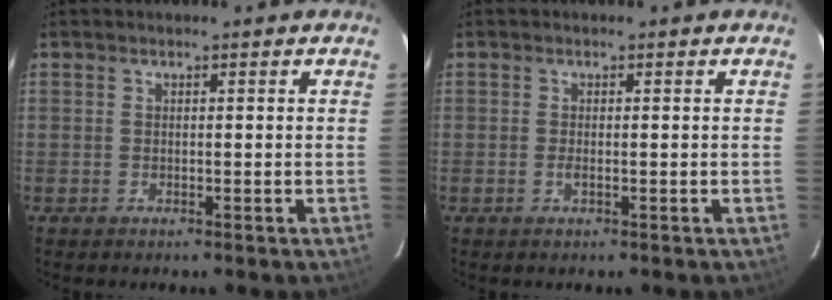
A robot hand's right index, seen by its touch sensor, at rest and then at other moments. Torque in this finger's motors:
{"motor_torque": [-0.05, 0.04, 0.00, 0.00]}